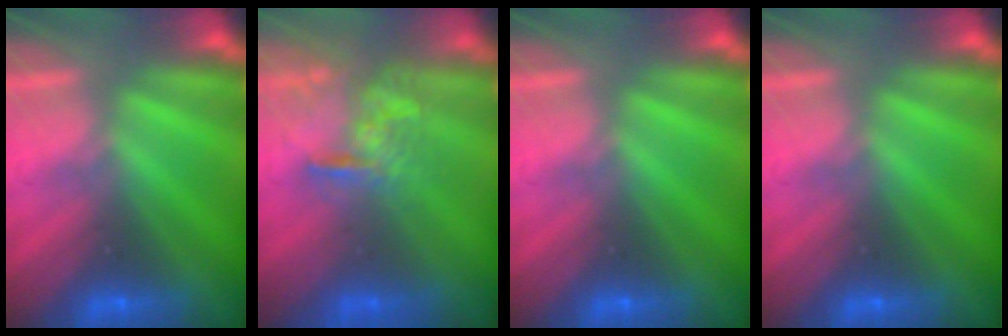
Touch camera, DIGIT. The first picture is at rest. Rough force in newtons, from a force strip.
{"total": 3.9}
{"total": 0.0}
{"total": 0.0}